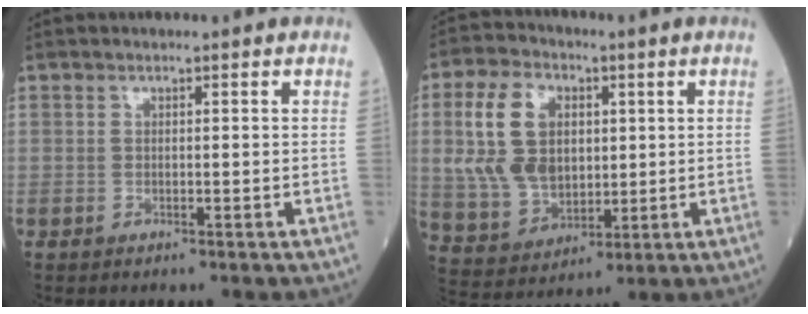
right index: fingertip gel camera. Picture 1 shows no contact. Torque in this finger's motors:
{"motor_torque": [1.74, 0.40, 0.31, 0.15]}